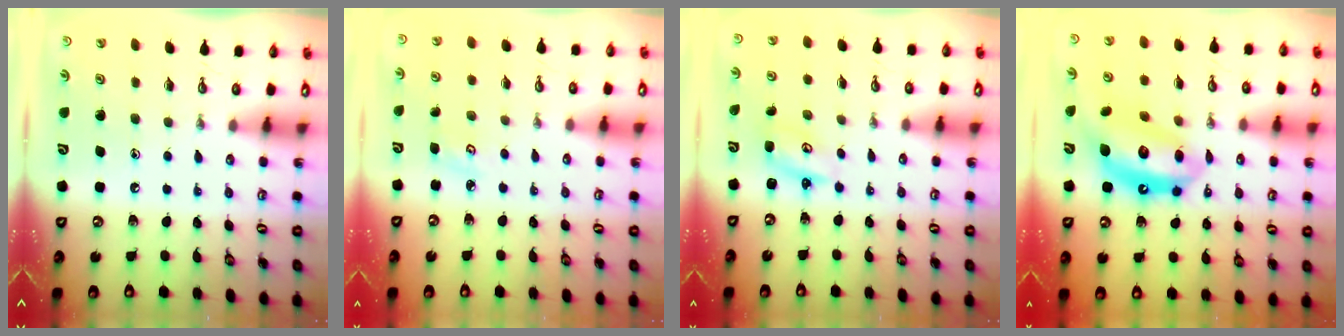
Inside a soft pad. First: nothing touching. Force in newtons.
{"total": 2.8, "press": 2.8, "slide": 0.4}
{"total": 2.6, "press": 2.6, "slide": 0.2}
{"total": 13.5, "press": 13.5, "slide": 0.9}